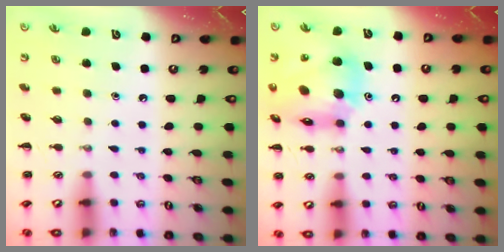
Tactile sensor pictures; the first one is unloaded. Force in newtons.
{"total": 17.3, "press": 16.7, "slide": 4.5}